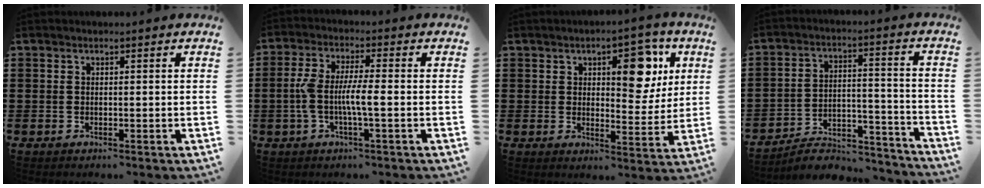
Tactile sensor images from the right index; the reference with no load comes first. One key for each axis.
{"total": 5.7, "fx": -1.2, "fy": 0.9, "fz": 5.5, "tx": -0.126, "ty": -0.010, "tz": -0.032}
{"total": 9.2, "fx": 4.0, "fy": 4.3, "fz": 7.1, "tx": -0.100, "ty": -0.003, "tz": 0.060}
{"total": 6.2, "fx": -5.7, "fy": 1.6, "fz": 1.8, "tx": -0.034, "ty": 0.010, "tz": -0.111}